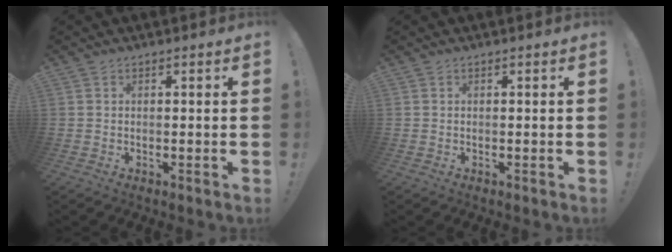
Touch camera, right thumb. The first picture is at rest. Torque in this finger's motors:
{"motor_torque": [-0.01, 0.01, 0.00, -0.01, 0.00]}